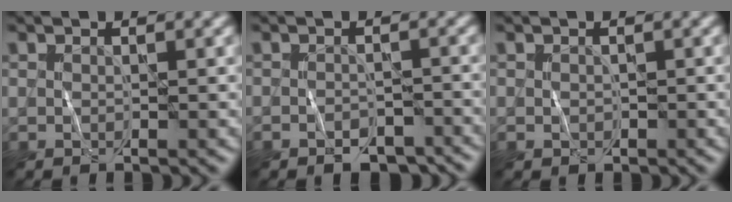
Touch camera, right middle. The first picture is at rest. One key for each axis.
{"total": 2.7, "fx": -2.2, "fy": 1.3, "fz": 0.9, "tx": -0.008, "ty": -0.006, "tz": -0.031}
{"total": 0.7, "fx": -0.2, "fy": 0.6, "fz": 0.2, "tx": -0.001, "ty": -0.005, "tz": -0.001}